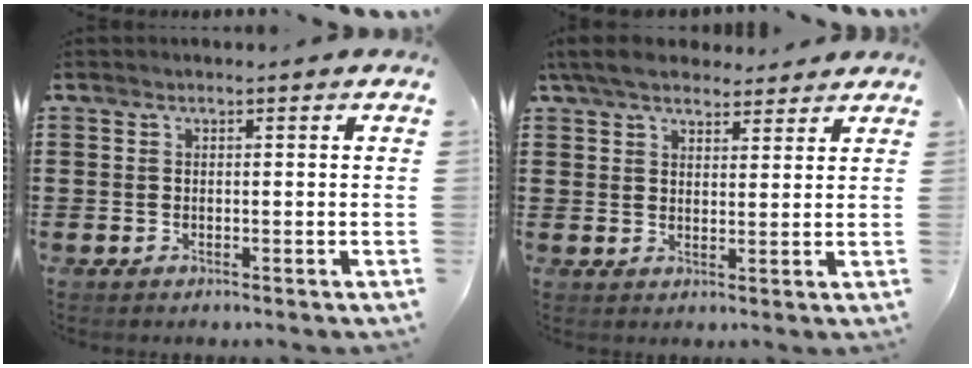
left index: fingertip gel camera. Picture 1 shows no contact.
{"total": 5.5, "force": [4.7, 1.8, 2.2], "torque": [-0.058, -0.004, 0.089]}